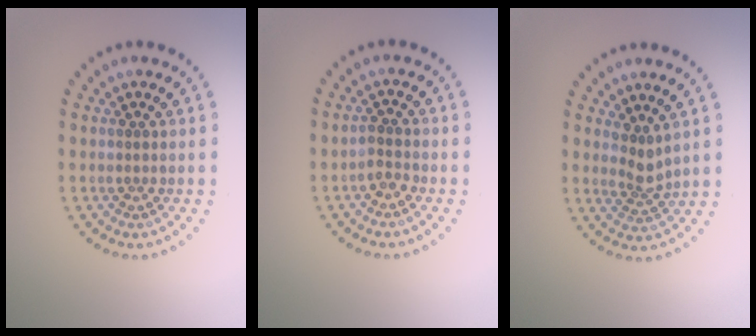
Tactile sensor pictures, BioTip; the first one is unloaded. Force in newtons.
{"total": 1.4, "press": 1.1, "slide": 0.9}
{"total": 2.0, "press": 1.4, "slide": 1.4}